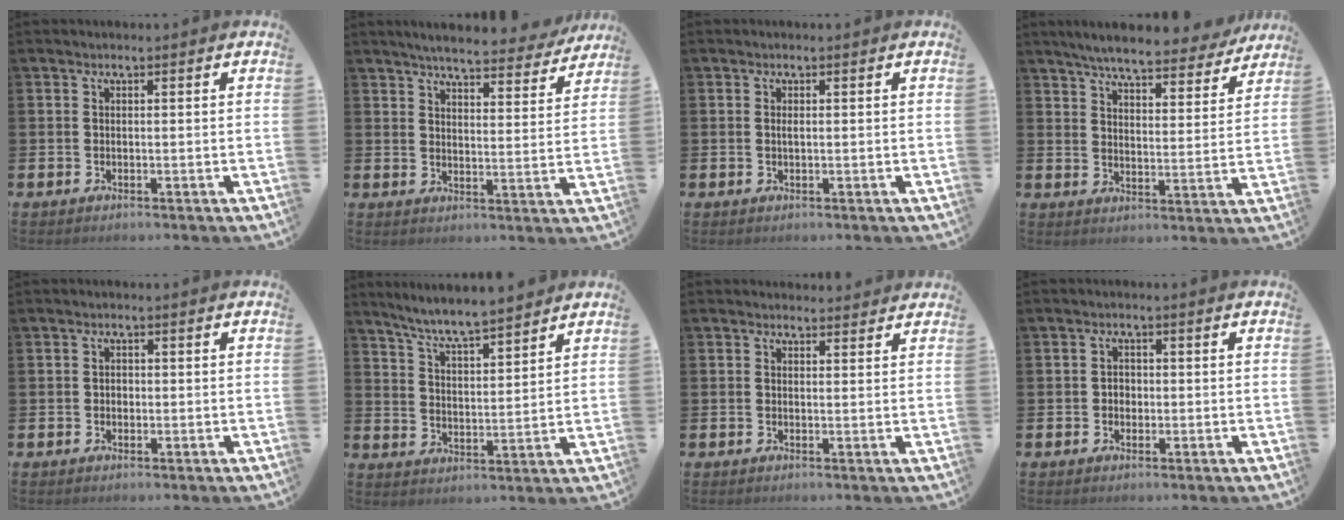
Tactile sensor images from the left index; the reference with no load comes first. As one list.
[{"total": 5.4, "force": [5.2, 0.5, 1.6], "torque": [-0.039, -0.032, 0.086]}, {"total": 0.6, "force": [0.2, 0.2, 0.5], "torque": [-0.011, 0.000, 0.003]}, {"total": 6.5, "force": [6.1, 0.7, 2.0], "torque": [-0.053, -0.038, 0.103]}, {"total": 1.0, "force": [-0.1, 0.9, 0.4], "torque": [-0.001, 0.004, -0.005]}, {"total": 6.6, "force": [6.4, 0.0, 1.9], "torque": [-0.064, -0.037, 0.113]}, {"total": 1.5, "force": [1.5, 0.4, -0.1], "torque": [0.007, -0.005, 0.025]}, {"total": 1.6, "force": [-0.2, 1.4, 0.6], "torque": [-0.006, 0.006, -0.007]}]